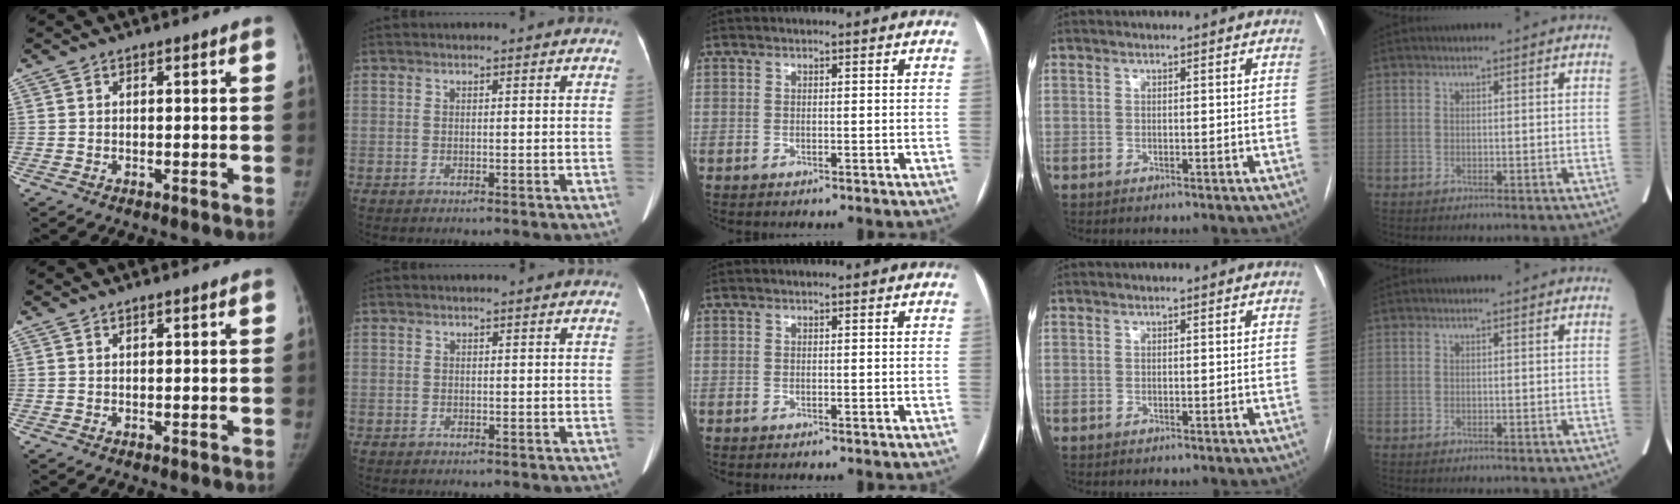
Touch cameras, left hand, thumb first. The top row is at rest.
{"thumb": {"total": 0.5, "force": [0.4, 0.2, 0.2], "torque": [0.001, -0.003, 0.007]}, "index": {"total": 0.6, "force": [-0.4, 0.4, -0.1], "torque": [0.003, 0.004, -0.007]}}